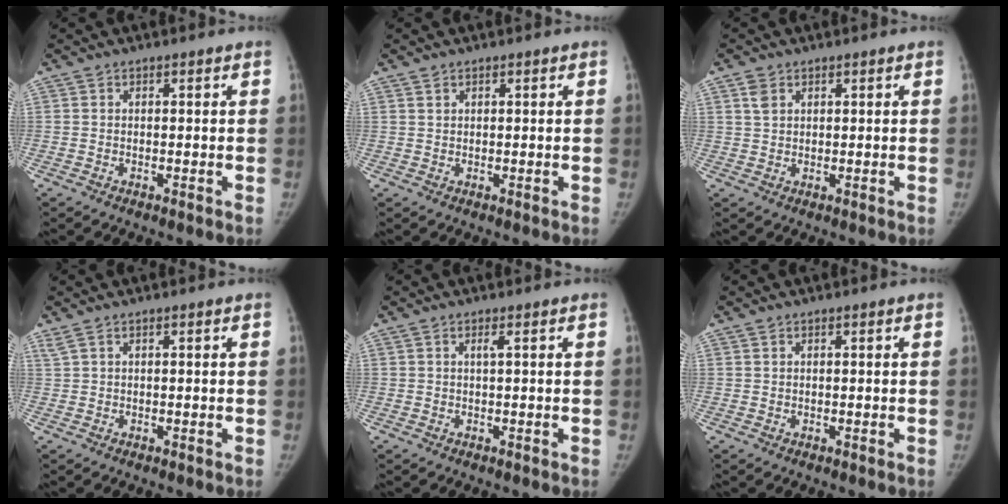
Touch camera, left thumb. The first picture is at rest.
{"total": 0.7, "force": [0.6, 0.3, 0.1], "torque": [0.005, -0.009, 0.009]}
{"total": 2.6, "force": [1.4, 1.8, 1.4], "torque": [-0.023, -0.002, 0.030]}
{"total": 0.9, "force": [0.6, 0.1, 0.6], "torque": [-0.018, 0.013, 0.019]}
{"total": 0.7, "force": [0.3, -0.1, 0.6], "torque": [-0.017, 0.003, 0.005]}
{"total": 0.0}